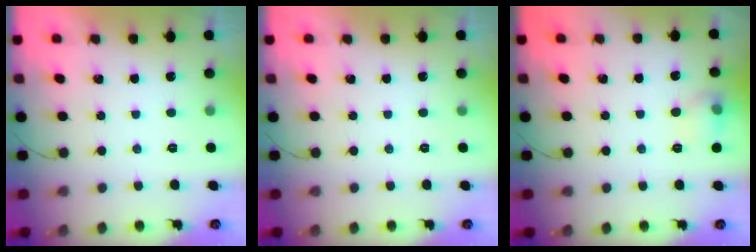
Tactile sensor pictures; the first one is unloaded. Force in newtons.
{"total": 0.0}
{"total": 6.5, "press": 6.4, "slide": 1.3}